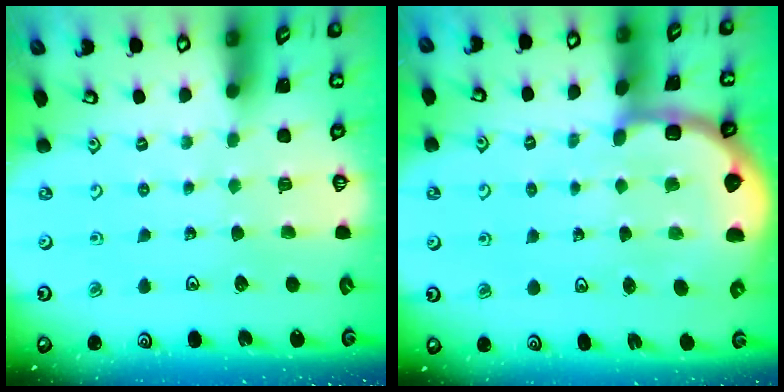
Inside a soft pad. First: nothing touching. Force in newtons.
{"total": 6.7, "press": 6.5, "slide": 1.7}